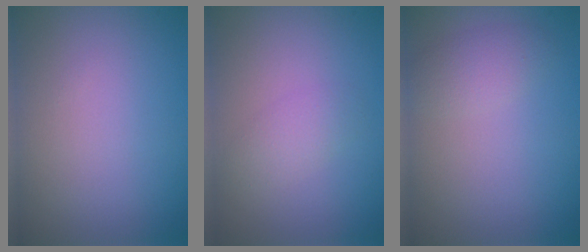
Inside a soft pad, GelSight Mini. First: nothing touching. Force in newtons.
{"total": 1.7, "press": 1.7, "slide": 0.0}
{"total": 1.9, "press": 1.9, "slide": 0.1}